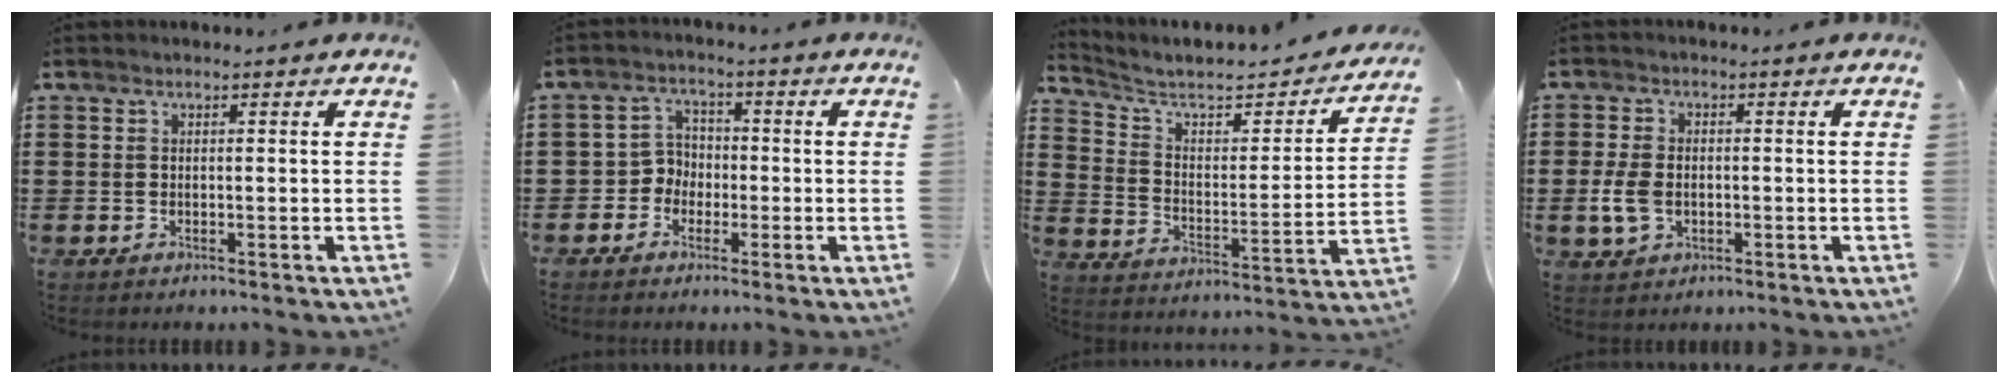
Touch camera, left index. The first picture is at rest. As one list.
[{"total": 4.1, "force": [-1.9, 3.6, 0.9], "torque": [-0.031, 0.010, -0.042]}, {"total": 5.3, "force": [4.1, 2.0, 2.6], "torque": [-0.076, -0.027, 0.062]}, {"total": 4.4, "force": [-0.7, 2.9, 3.3], "torque": [-0.081, -0.001, -0.017]}]